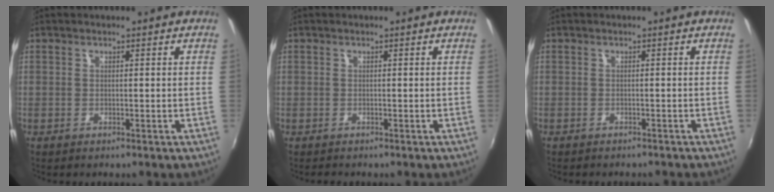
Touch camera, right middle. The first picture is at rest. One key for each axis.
{"total": 1.2, "fx": -0.8, "fy": 0.9, "fz": -0.1, "tx": -0.003, "ty": 0.001, "tz": -0.013}
{"total": 2.5, "fx": -2.2, "fy": 0.7, "fz": 0.7, "tx": -0.018, "ty": -0.011, "tz": -0.031}